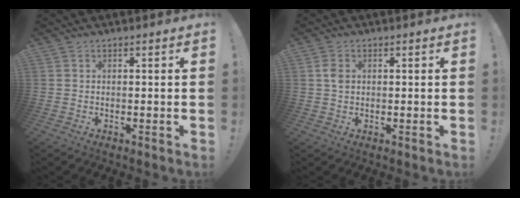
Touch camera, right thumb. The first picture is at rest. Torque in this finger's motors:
{"motor_torque": [0.09, 0.46, 0.32, -0.31, 0.00]}